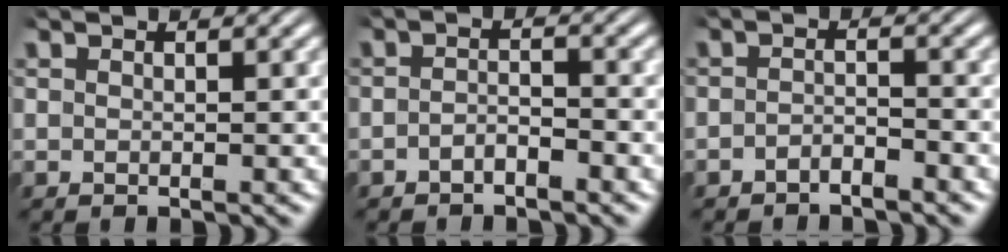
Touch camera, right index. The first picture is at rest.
{"total": 2.1, "force": [-1.7, 0.6, 1.0], "torque": [-0.010, -0.004, -0.033]}
{"total": 2.1, "force": [-2.0, 0.6, 0.5], "torque": [-0.004, -0.005, -0.038]}